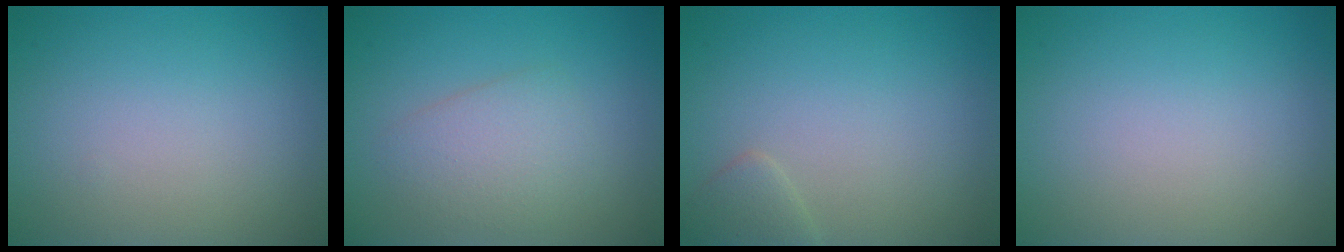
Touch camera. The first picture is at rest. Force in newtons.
{"total": 3.0, "press": 3.0, "slide": 0.1}
{"total": 1.4, "press": 1.4, "slide": 0.1}
{"total": 0.0}